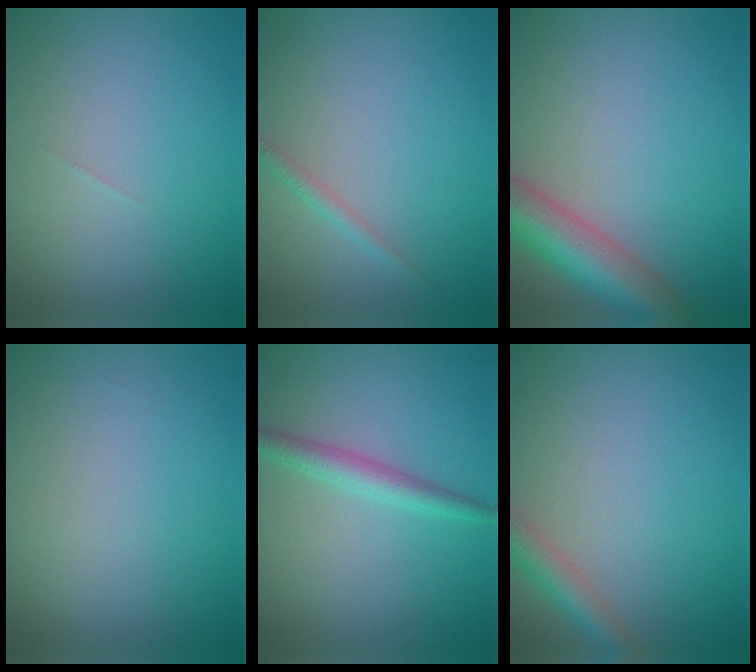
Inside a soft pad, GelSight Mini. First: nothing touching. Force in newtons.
{"total": 1.1, "press": 1.1, "slide": 0.0}
{"total": 6.9, "press": 6.9, "slide": 0.2}
{"total": 0.0}
{"total": 2.3, "press": 2.3, "slide": 0.0}
{"total": 2.9, "press": 2.9, "slide": 0.1}